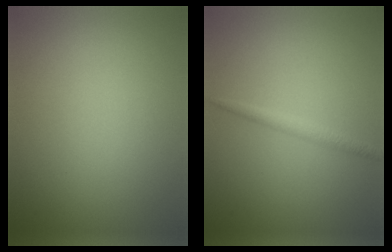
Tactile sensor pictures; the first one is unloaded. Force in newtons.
{"total": 1.4, "press": 1.4, "slide": 0.1}